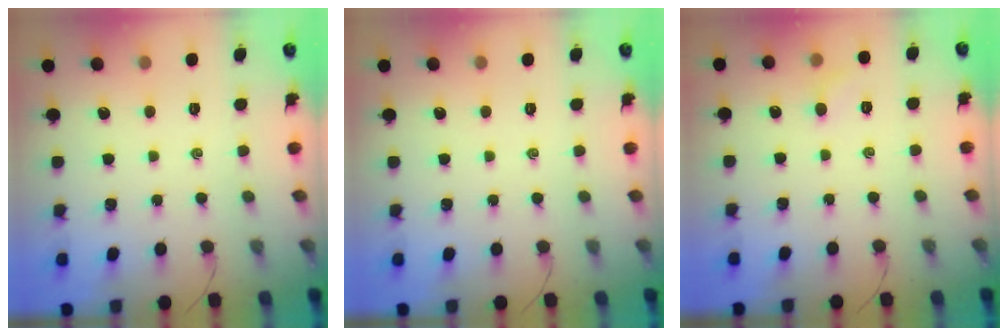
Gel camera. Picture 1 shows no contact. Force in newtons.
{"total": 0.0}
{"total": 4.2, "press": 4.0, "slide": 1.2}